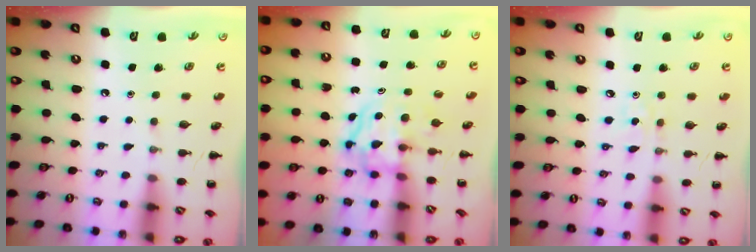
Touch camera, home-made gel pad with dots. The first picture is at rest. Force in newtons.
{"total": 3.7, "press": 3.7, "slide": 0.4}
{"total": 2.0, "press": 1.9, "slide": 0.6}